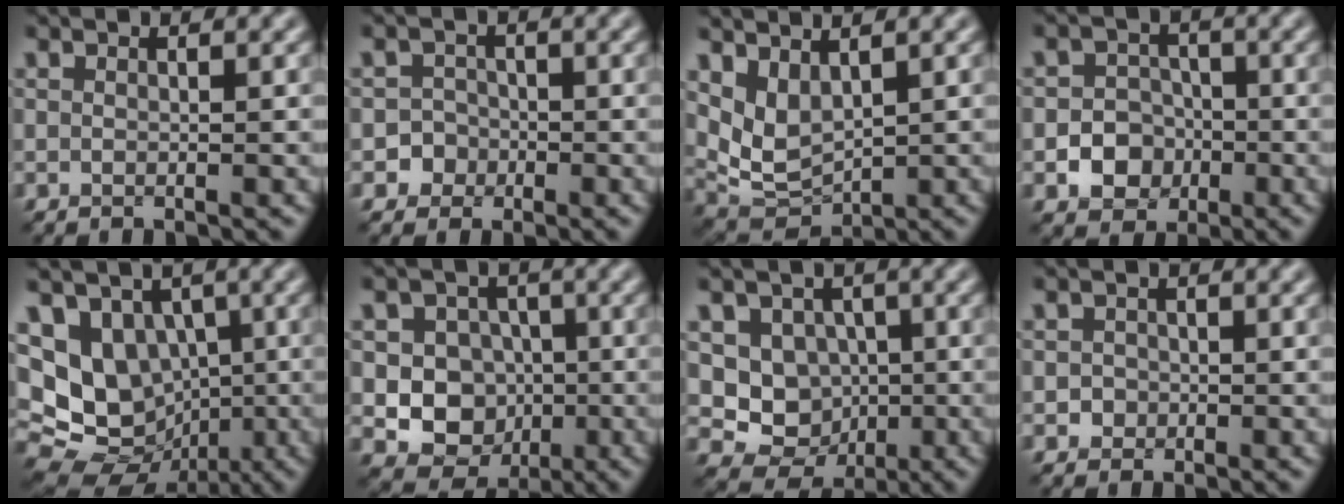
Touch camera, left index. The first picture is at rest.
{"total": 2.9, "force": [-1.5, 2.5, 0.0], "torque": [0.033, 0.003, -0.032]}
{"total": 3.8, "force": [1.8, 2.1, 2.5], "torque": [-0.062, -0.013, 0.044]}
{"total": 5.1, "force": [-2.0, 4.3, 1.7], "torque": [0.002, -0.001, -0.052]}
{"total": 12.4, "force": [0.1, 10.6, 6.5], "torque": [-0.127, 0.023, -0.008]}
{"total": 8.0, "force": [-1.0, 7.4, 2.9], "torque": [-0.048, 0.014, -0.043]}
{"total": 6.1, "force": [-0.3, 5.4, 2.9], "torque": [-0.030, -0.011, -0.021]}
{"total": 1.1, "force": [-0.4, 1.0, 0.1], "torque": [0.007, -0.002, -0.007]}